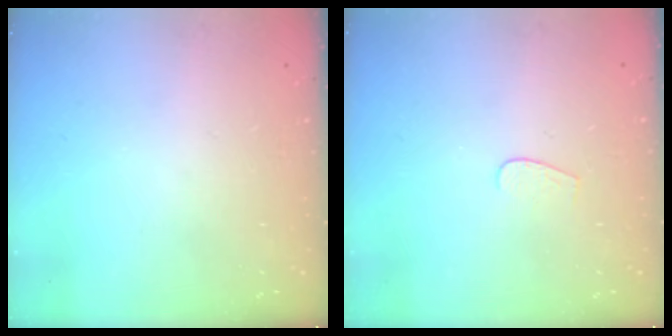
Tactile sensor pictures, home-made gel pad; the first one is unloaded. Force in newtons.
{"total": 4.0, "press": 4.0, "slide": 0.4}